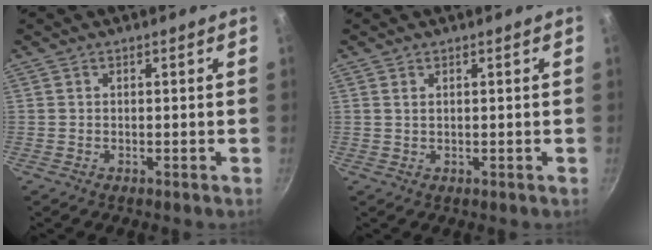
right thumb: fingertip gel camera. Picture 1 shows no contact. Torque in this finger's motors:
{"motor_torque": [-0.13, 0.14, 0.14, 0.46, 0.06]}